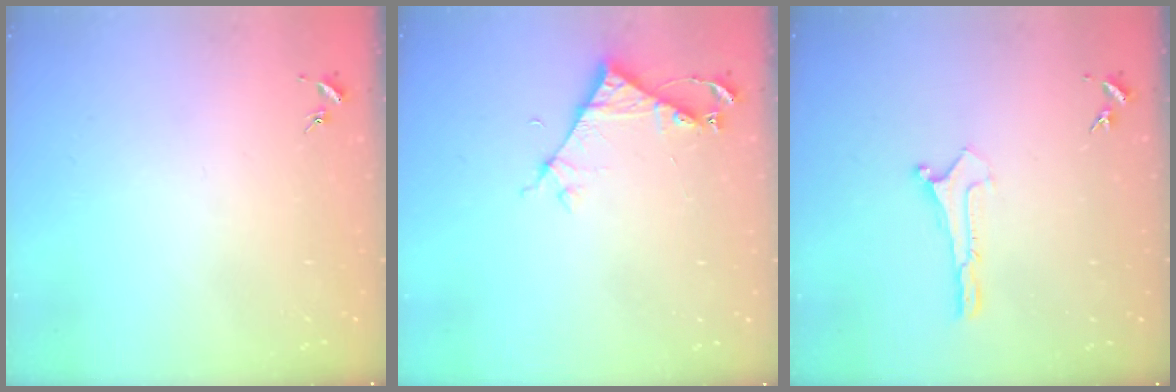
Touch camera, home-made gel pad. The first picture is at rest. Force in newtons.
{"total": 4.7, "press": 4.7, "slide": 0.3}
{"total": 0.0}